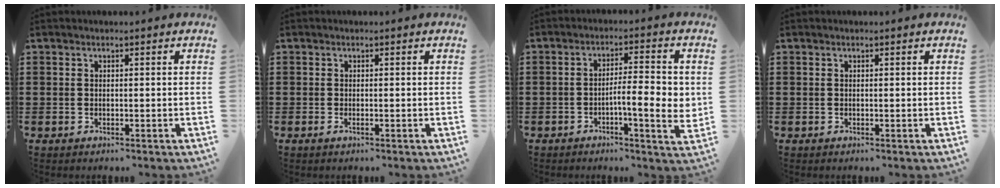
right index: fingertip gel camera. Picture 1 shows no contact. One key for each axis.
{"total": 0.5, "fx": -0.2, "fy": 0.0, "fz": 0.5, "tx": -0.009, "ty": -0.004, "tz": -0.003}
{"total": 7.8, "fx": -1.2, "fy": 1.8, "fz": 7.5, "tx": -0.110, "ty": -0.003, "tz": -0.023}
{"total": 0.0}